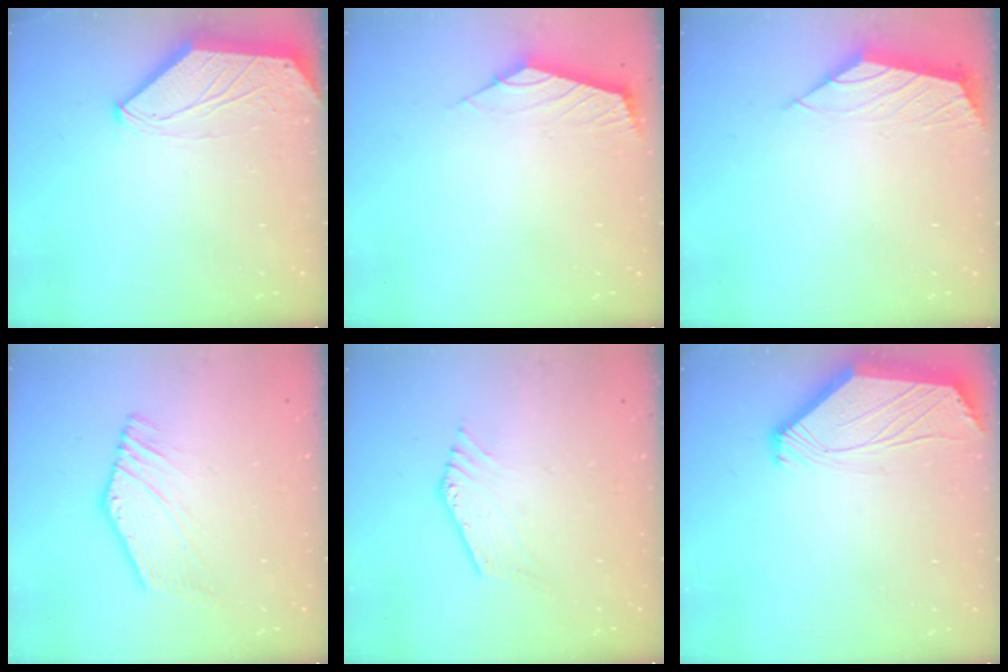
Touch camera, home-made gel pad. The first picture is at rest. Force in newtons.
{"total": 2.3, "press": 2.2, "slide": 0.4}
{"total": 1.8, "press": 1.7, "slide": 0.5}
{"total": 1.5, "press": 1.2, "slide": 0.9}
{"total": 1.1, "press": 1.1, "slide": 0.1}
{"total": 2.5, "press": 2.5, "slide": 0.6}